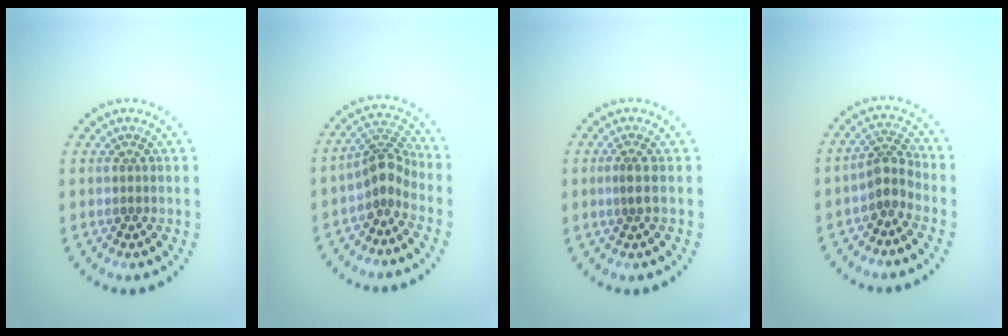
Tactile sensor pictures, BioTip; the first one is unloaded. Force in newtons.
{"total": 2.8, "press": 2.0, "slide": 2.0}
{"total": 1.0, "press": 0.7, "slide": 0.7}
{"total": 2.5, "press": 1.9, "slide": 1.5}